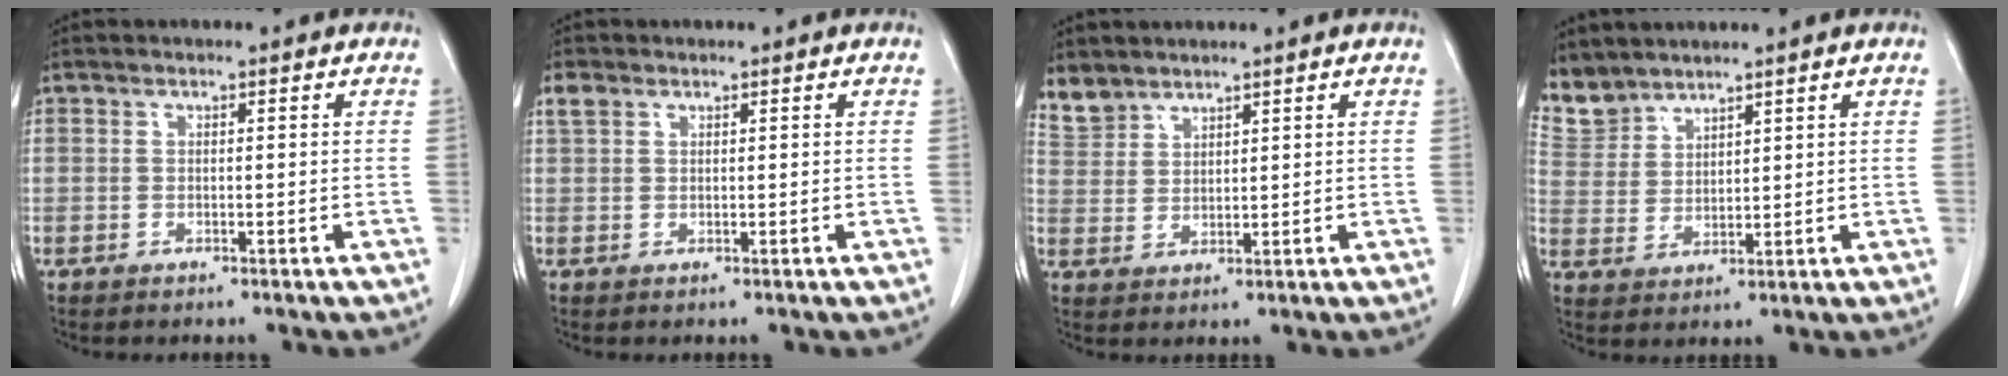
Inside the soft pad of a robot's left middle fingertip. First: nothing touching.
{"total": 1.7, "force": [1.1, 1.0, 0.7], "torque": [-0.017, 0.011, 0.024]}
{"total": 3.8, "force": [3.5, 1.5, -0.1], "torque": [0.001, 0.007, 0.077]}
{"total": 5.7, "force": [5.4, 1.8, -0.3], "torque": [-0.002, 0.003, 0.125]}